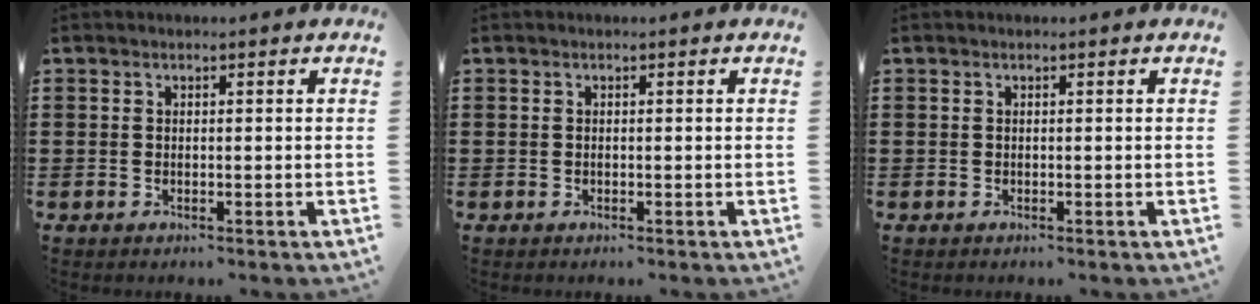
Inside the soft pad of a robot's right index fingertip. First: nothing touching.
{"total": 0.0}
{"total": 0.0}